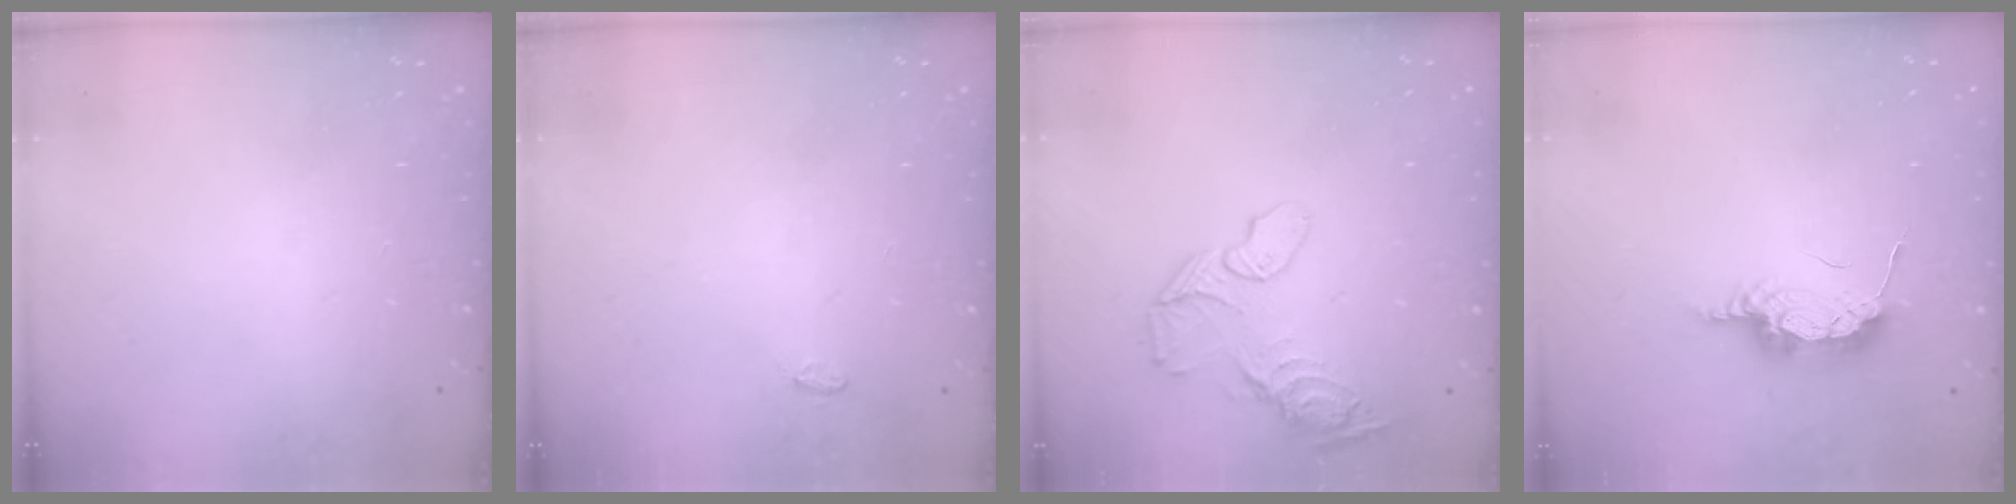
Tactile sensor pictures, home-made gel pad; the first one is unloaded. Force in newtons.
{"total": 2.8, "press": 2.8, "slide": 0.4}
{"total": 11.9, "press": 11.5, "slide": 2.8}
{"total": 7.6, "press": 7.5, "slide": 1.4}